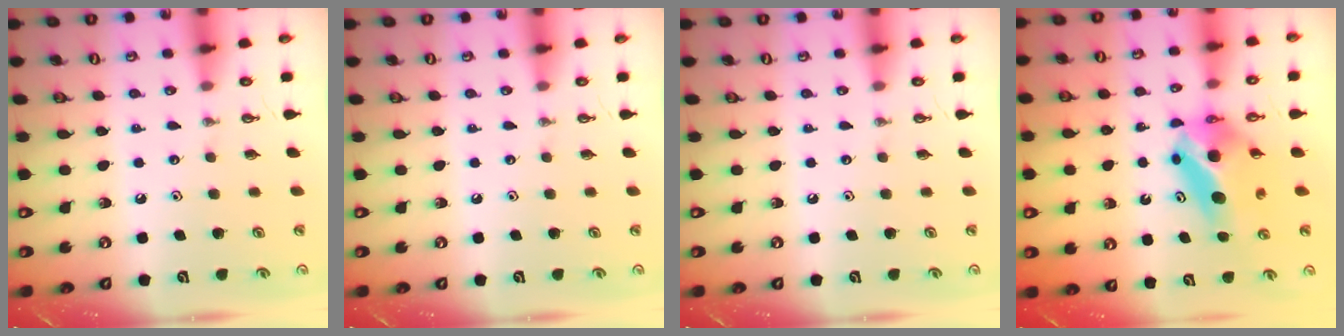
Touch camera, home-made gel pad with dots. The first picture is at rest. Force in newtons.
{"total": 0.0}
{"total": 0.0}
{"total": 9.2, "press": 6.9, "slide": 6.0}